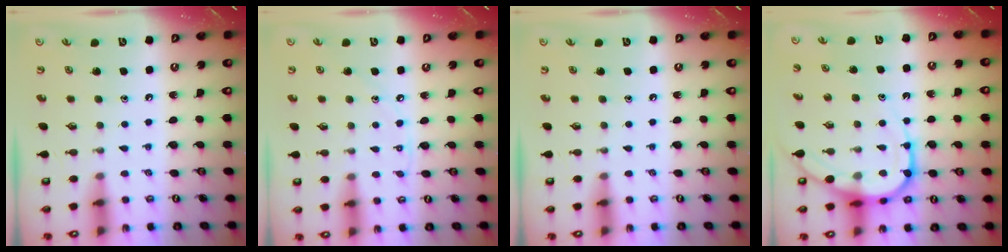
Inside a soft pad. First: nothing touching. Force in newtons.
{"total": 5.1, "press": 5.1, "slide": 0.7}
{"total": 0.0}
{"total": 10.8, "press": 10.8, "slide": 1.0}